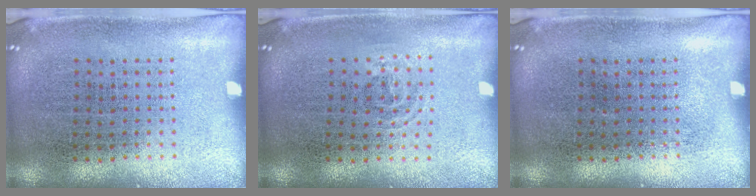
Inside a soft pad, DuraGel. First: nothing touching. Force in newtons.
{"total": 0.9, "press": 0.6, "slide": 0.6}
{"total": 0.0}